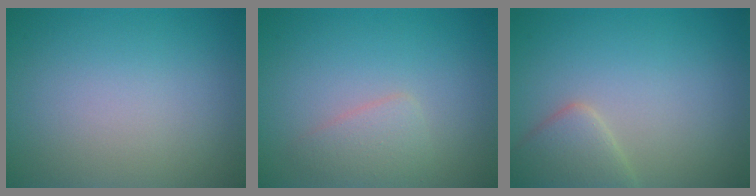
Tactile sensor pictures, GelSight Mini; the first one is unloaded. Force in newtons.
{"total": 1.9, "press": 1.9, "slide": 0.0}
{"total": 2.9, "press": 2.9, "slide": 0.1}